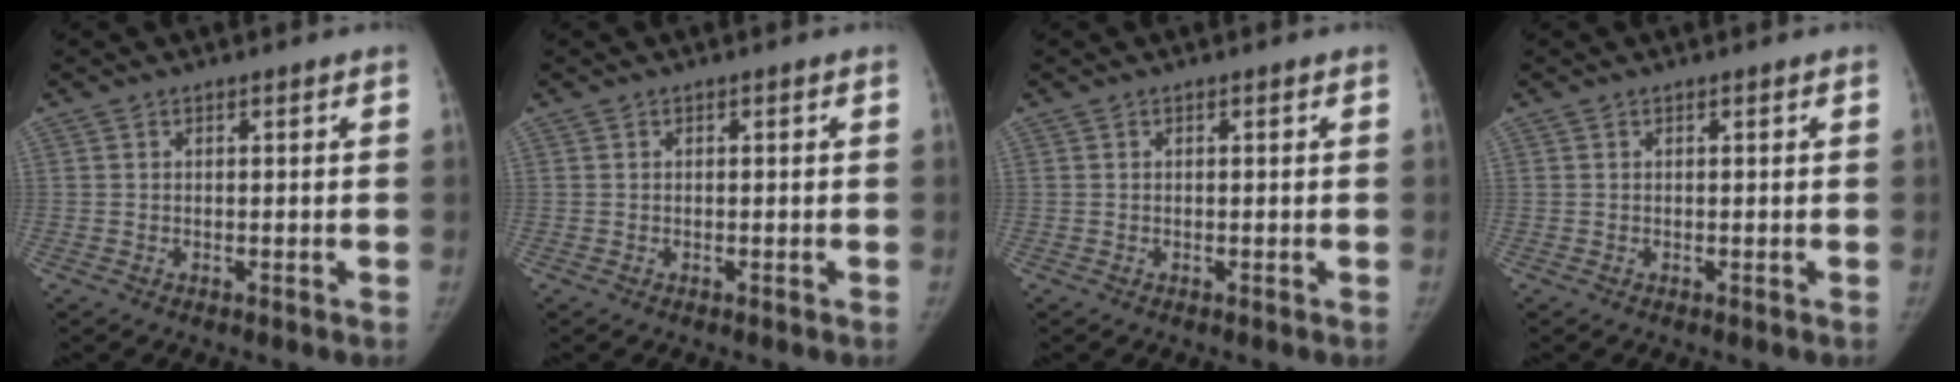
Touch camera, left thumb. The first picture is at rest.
{"total": 0.0}
{"total": 0.0}
{"total": 0.0}